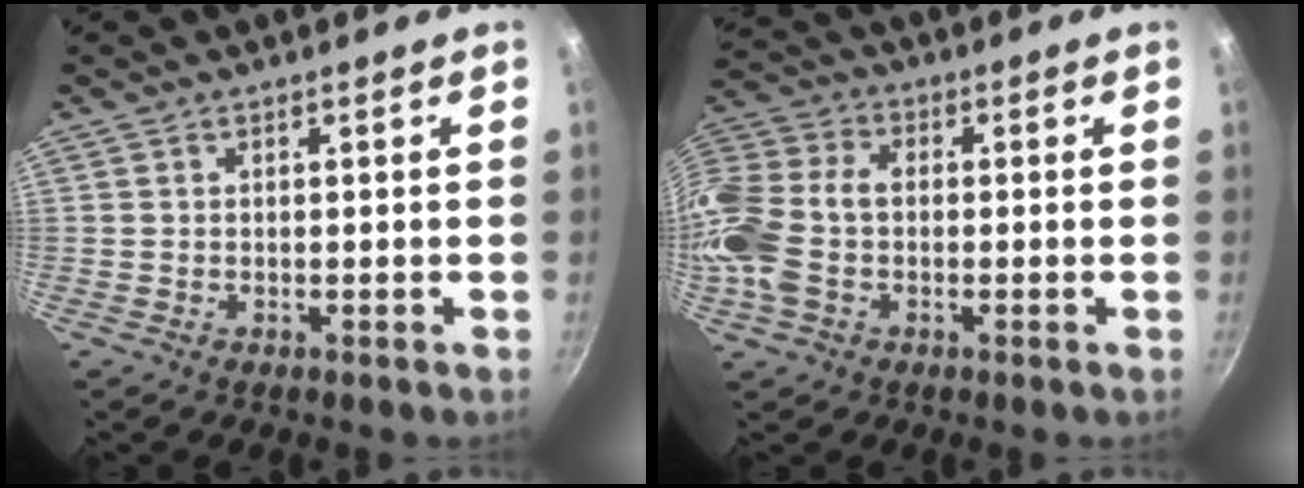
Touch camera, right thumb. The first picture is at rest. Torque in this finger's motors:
{"motor_torque": [1.75, 1.52, 1.10, -0.39, 0.22]}